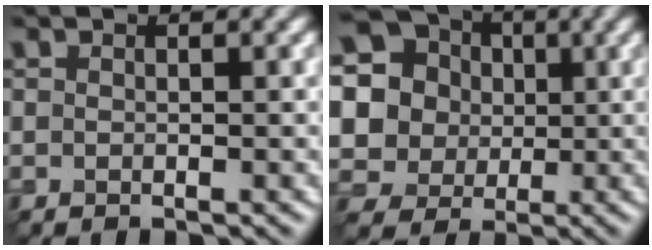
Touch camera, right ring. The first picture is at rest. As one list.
[{"total": 18.1, "force": [4.5, 16.3, 6.6], "torque": [-0.194, 0.024, 0.056]}]